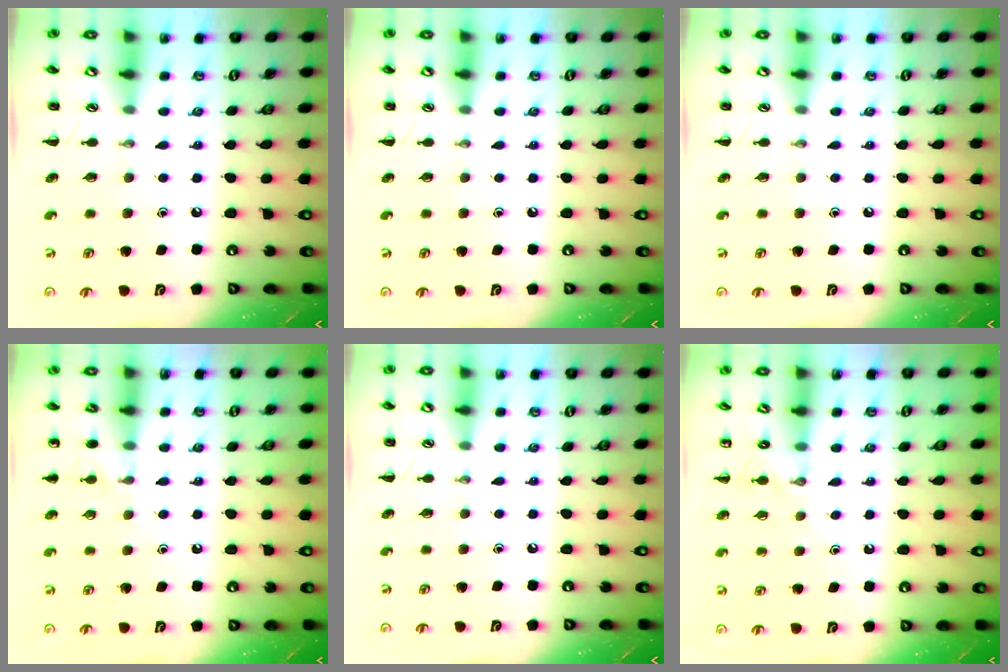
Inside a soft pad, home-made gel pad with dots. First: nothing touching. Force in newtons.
{"total": 0.0}
{"total": 0.0}
{"total": 5.8, "press": 5.5, "slide": 1.8}
{"total": 0.0}
{"total": 6.1, "press": 5.9, "slide": 1.5}